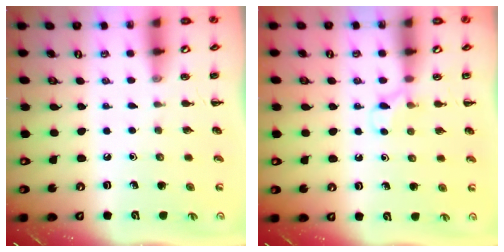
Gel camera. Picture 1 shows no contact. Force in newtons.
{"total": 4.6, "press": 4.4, "slide": 1.5}